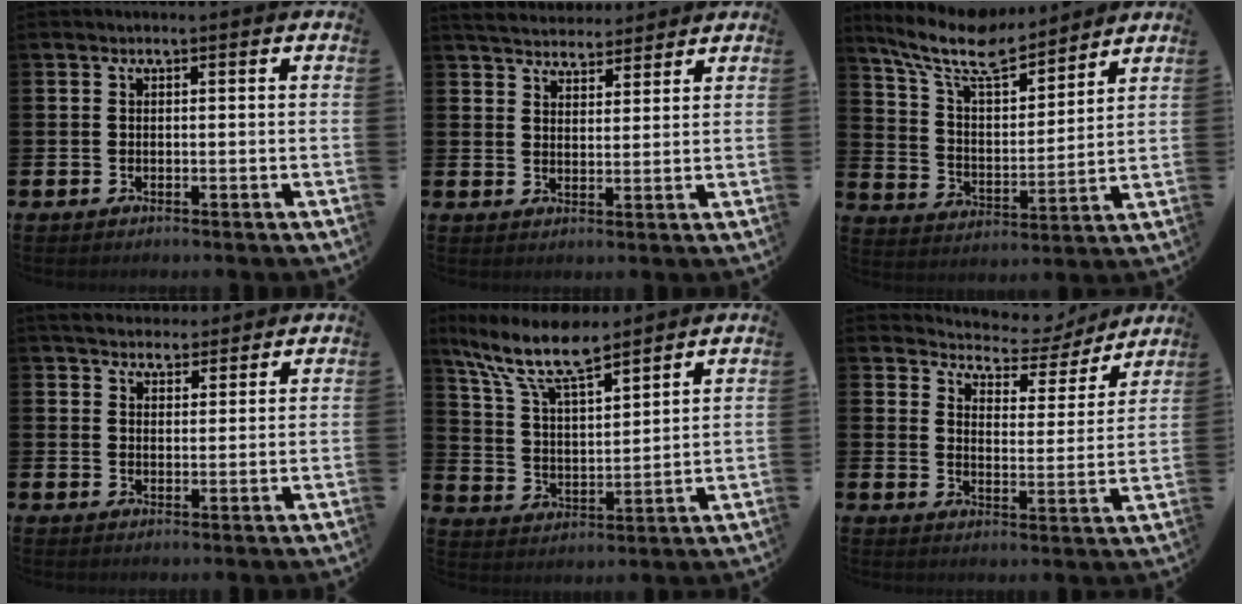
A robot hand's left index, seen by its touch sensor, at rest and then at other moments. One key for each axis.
{"total": 4.6, "fx": 4.5, "fy": 1.1, "fz": 0.2, "tx": -0.018, "ty": -0.023, "tz": 0.081}
{"total": 11.0, "fx": 9.3, "fy": 3.0, "fz": 4.9, "tx": -0.129, "ty": -0.050, "tz": 0.165}
{"total": 4.3, "fx": 4.2, "fy": 1.2, "fz": 0.2, "tx": -0.017, "ty": -0.018, "tz": 0.077}
{"total": 10.8, "fx": 9.0, "fy": 2.6, "fz": 5.4, "tx": -0.142, "ty": -0.038, "tz": 0.161}
{"total": 5.4, "fx": 5.1, "fy": 1.7, "fz": 0.6, "tx": -0.038, "ty": -0.044, "tz": 0.084}